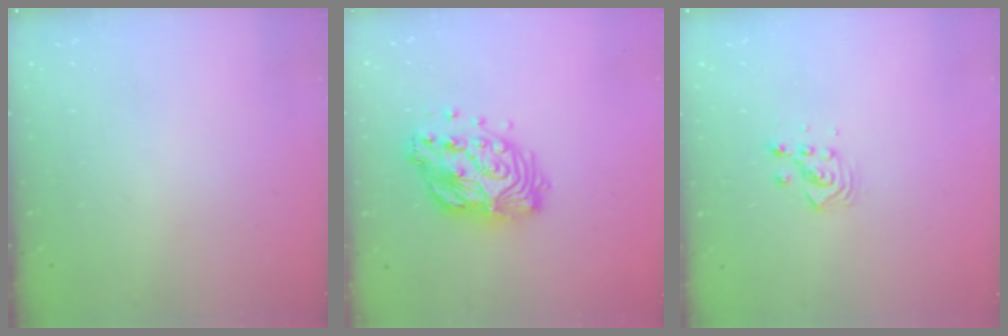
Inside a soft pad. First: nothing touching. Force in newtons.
{"total": 15.4, "press": 15.4, "slide": 1.4}
{"total": 3.5, "press": 3.5, "slide": 0.2}